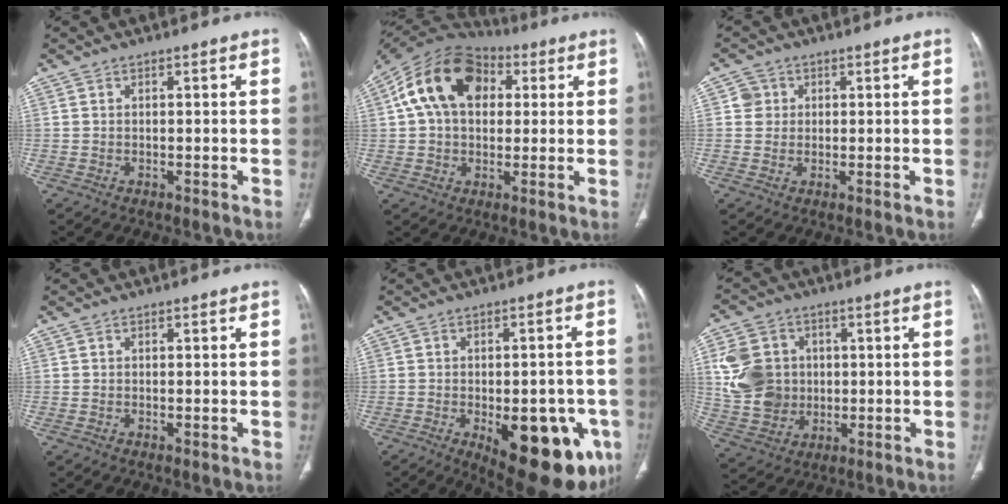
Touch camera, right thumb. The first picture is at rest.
{"total": 17.8, "force": [4.4, 12.2, 12.2], "torque": [-0.205, 0.024, 0.066]}
{"total": 2.8, "force": [0.7, 2.7, 0.4], "torque": [0.010, 0.002, 0.008]}
{"total": 0.0}
{"total": 20.5, "force": [-7.6, 9.1, 16.7], "torque": [-0.154, 0.003, -0.081]}
{"total": 13.0, "force": [1.6, 11.3, 6.3], "torque": [-0.099, 0.002, 0.040]}